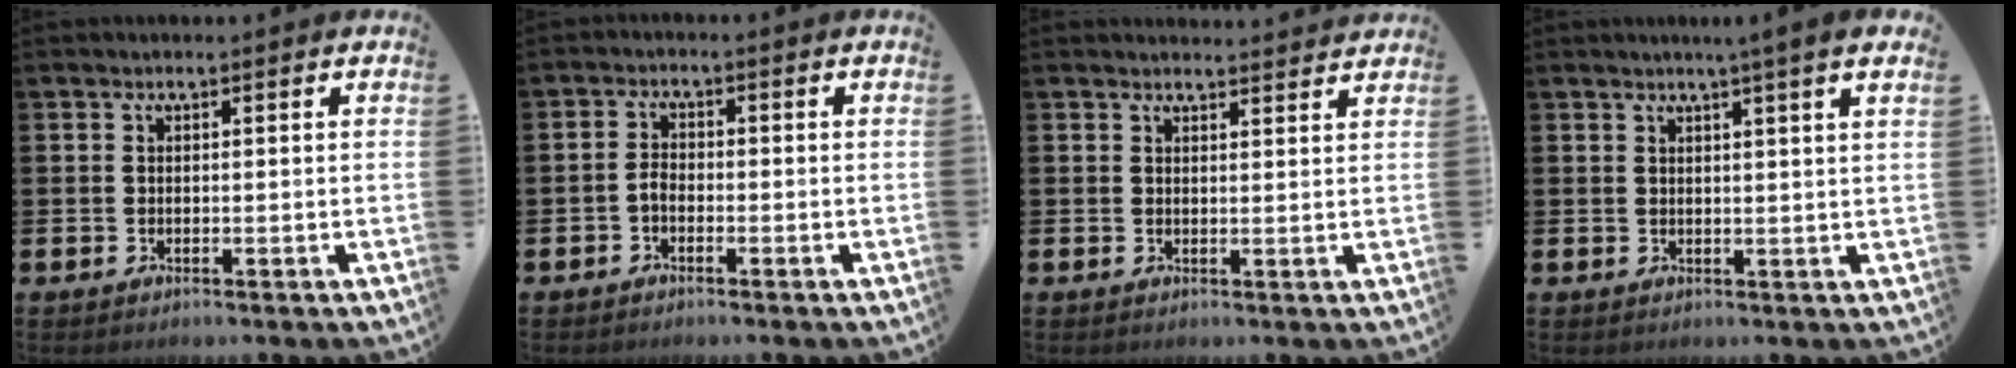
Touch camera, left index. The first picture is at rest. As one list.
[{"total": 1.7, "force": [-0.8, 0.9, 1.1], "torque": [-0.014, 0.001, -0.018]}, {"total": 2.2, "force": [2.2, 0.0, -0.1], "torque": [0.011, -0.018, 0.038]}, {"total": 2.8, "force": [2.2, -0.7, 1.5], "torque": [-0.016, -0.012, 0.036]}]